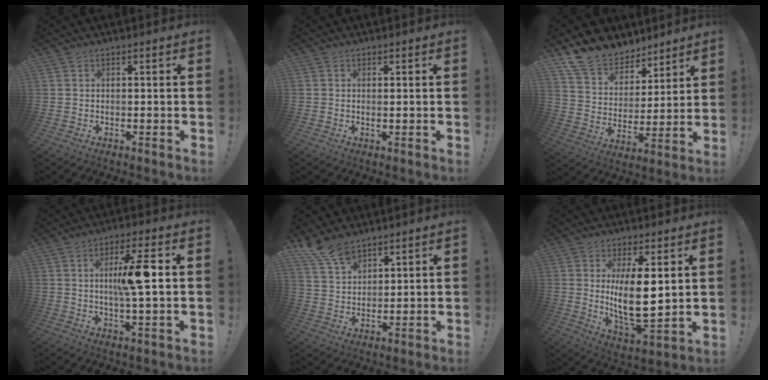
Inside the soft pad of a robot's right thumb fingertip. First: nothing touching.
{"total": 0.7, "force": [0.5, -0.1, 0.5], "torque": [0.003, -0.007, 0.006]}
{"total": 13.3, "force": [11.2, 6.8, 2.5], "torque": [-0.059, -0.085, 0.213]}
{"total": 10.8, "force": [1.2, 0.9, 10.7], "torque": [-0.183, 0.000, 0.012]}
{"total": 9.1, "force": [7.5, 3.9, 3.3], "torque": [-0.067, -0.044, 0.146]}
{"total": 13.3, "force": [3.1, 4.8, 12.0], "torque": [-0.208, -0.036, 0.048]}